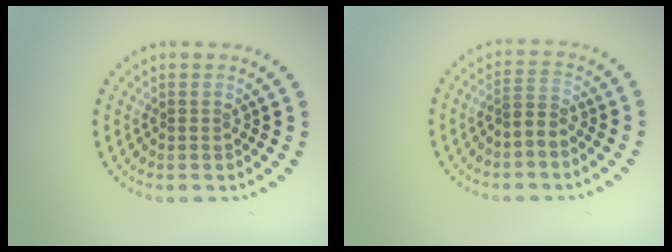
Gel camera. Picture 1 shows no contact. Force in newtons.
{"total": 1.9, "press": 1.6, "slide": 0.9}